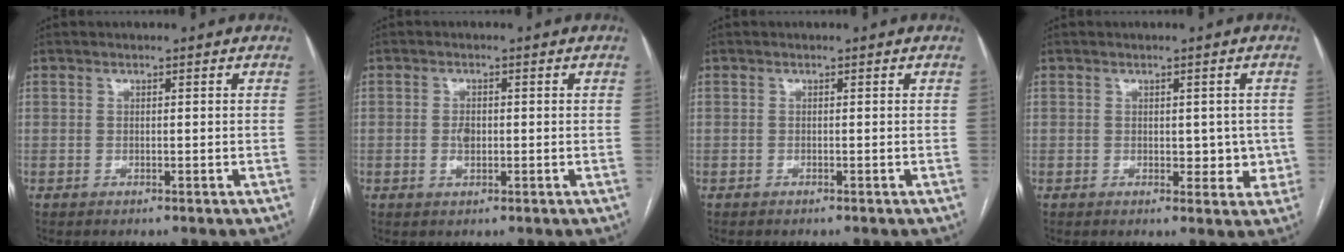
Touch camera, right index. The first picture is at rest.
{"total": 2.1, "force": [-0.3, 1.1, 1.7], "torque": [-0.034, 0.001, -0.003]}
{"total": 0.0}
{"total": 3.9, "force": [-0.3, 2.3, 3.1], "torque": [-0.027, 0.004, 0.000]}